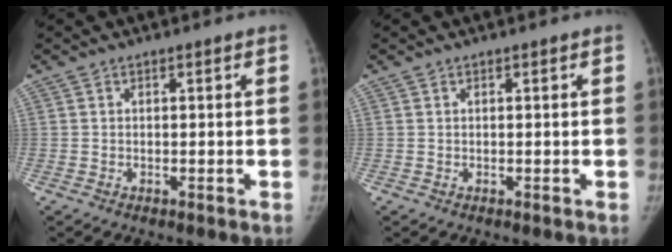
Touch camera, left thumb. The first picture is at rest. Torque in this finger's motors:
{"motor_torque": [0.00, 0.00, 0.14, -0.13, 0.00]}